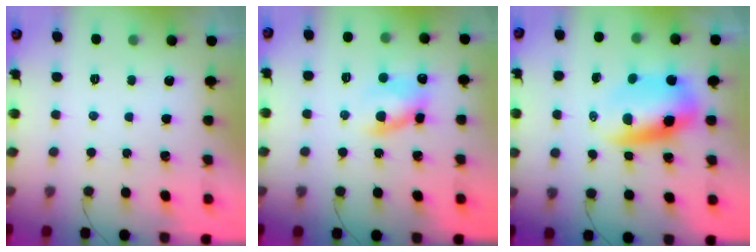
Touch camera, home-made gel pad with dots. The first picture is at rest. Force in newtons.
{"total": 8.6, "press": 8.4, "slide": 1.5}
{"total": 8.4, "press": 8.1, "slide": 2.1}